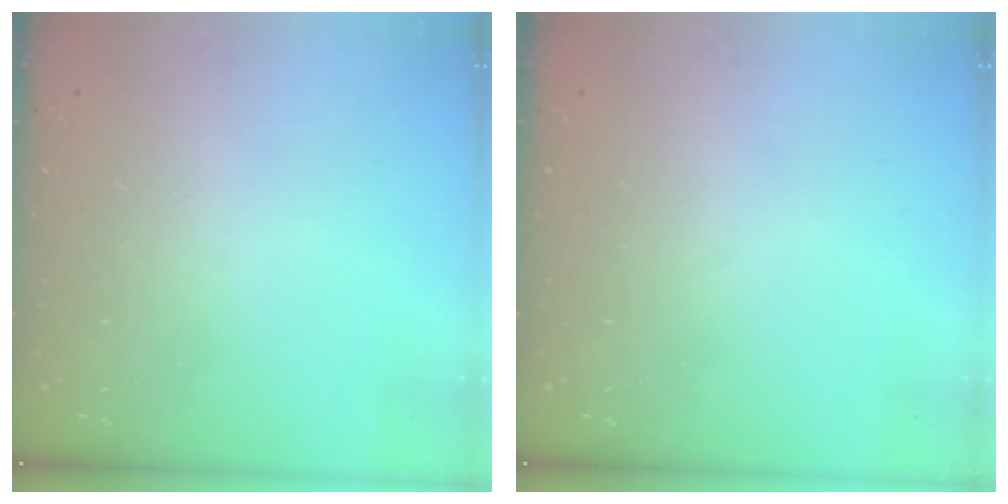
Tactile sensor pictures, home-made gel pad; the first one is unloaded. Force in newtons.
{"total": 0.0}